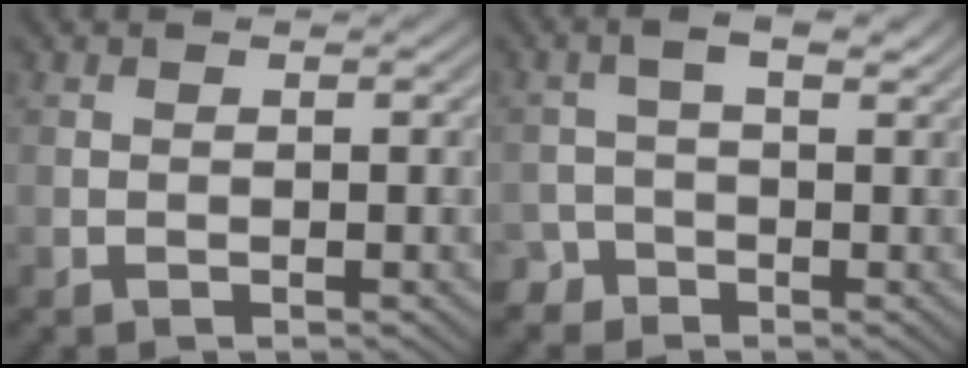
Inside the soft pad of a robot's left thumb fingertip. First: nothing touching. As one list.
[{"total": 2.7, "force": [-1.0, 2.0, 1.5], "torque": [-0.025, 0.006, -0.030]}]